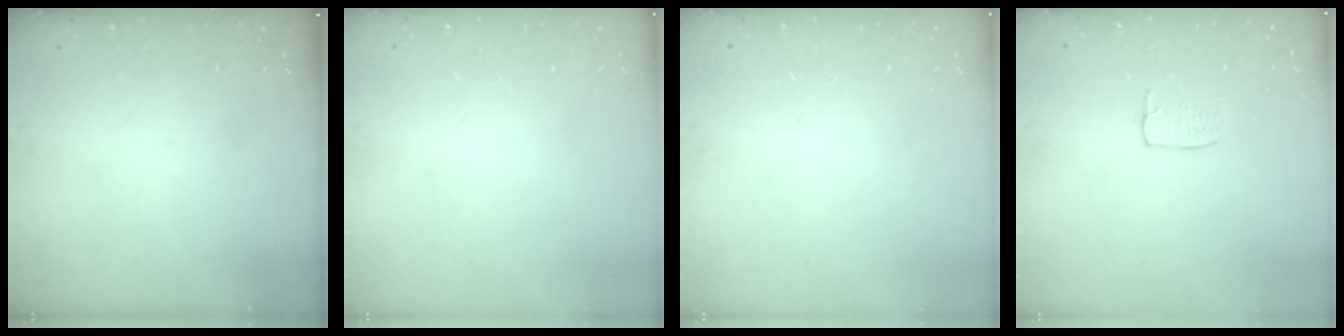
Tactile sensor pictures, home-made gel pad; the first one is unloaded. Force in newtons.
{"total": 0.0}
{"total": 0.0}
{"total": 3.7, "press": 3.7, "slide": 0.2}